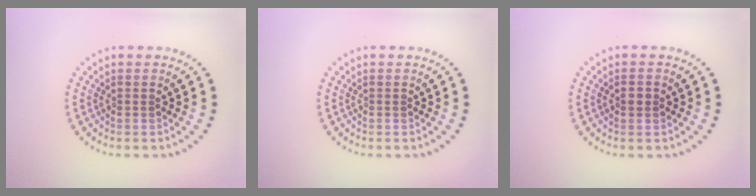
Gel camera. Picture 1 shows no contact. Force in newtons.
{"total": 0.0}
{"total": 1.1, "press": 1.1, "slide": 0.1}